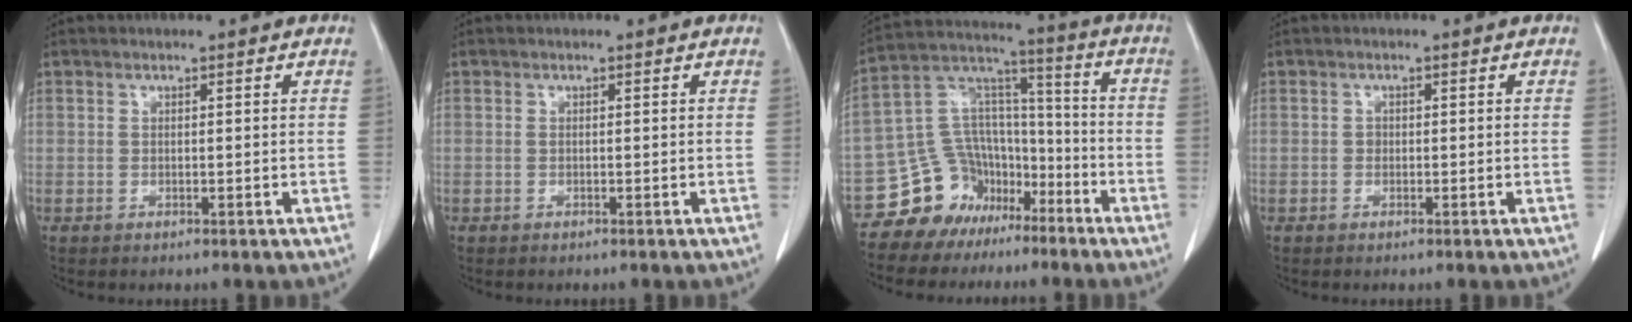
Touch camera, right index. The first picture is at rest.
{"total": 0.0}
{"total": 12.9, "force": [-8.6, 9.2, 2.8], "torque": [-0.061, 0.080, -0.147]}
{"total": 0.5, "force": [0.0, 0.5, 0.2], "torque": [0.000, 0.004, 0.000]}